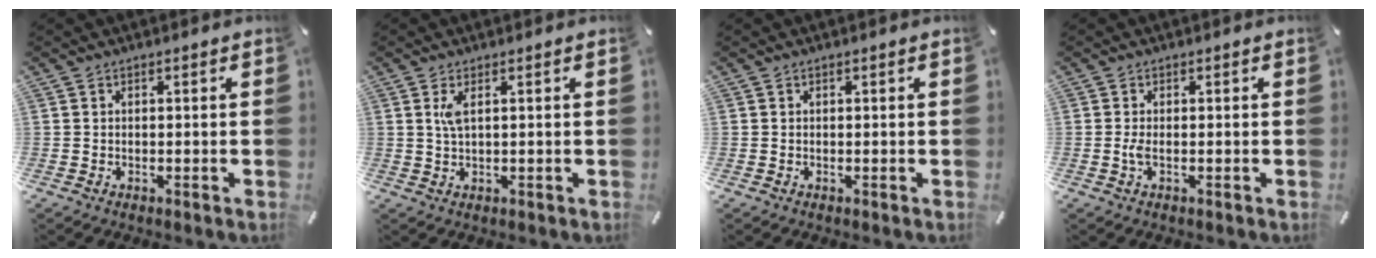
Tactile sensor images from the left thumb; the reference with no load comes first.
{"total": 3.0, "force": [0.8, 0.8, 2.7], "torque": [-0.058, 0.003, 0.013]}
{"total": 0.0}
{"total": 1.7, "force": [-0.2, 0.3, 1.7], "torque": [-0.039, -0.007, -0.006]}